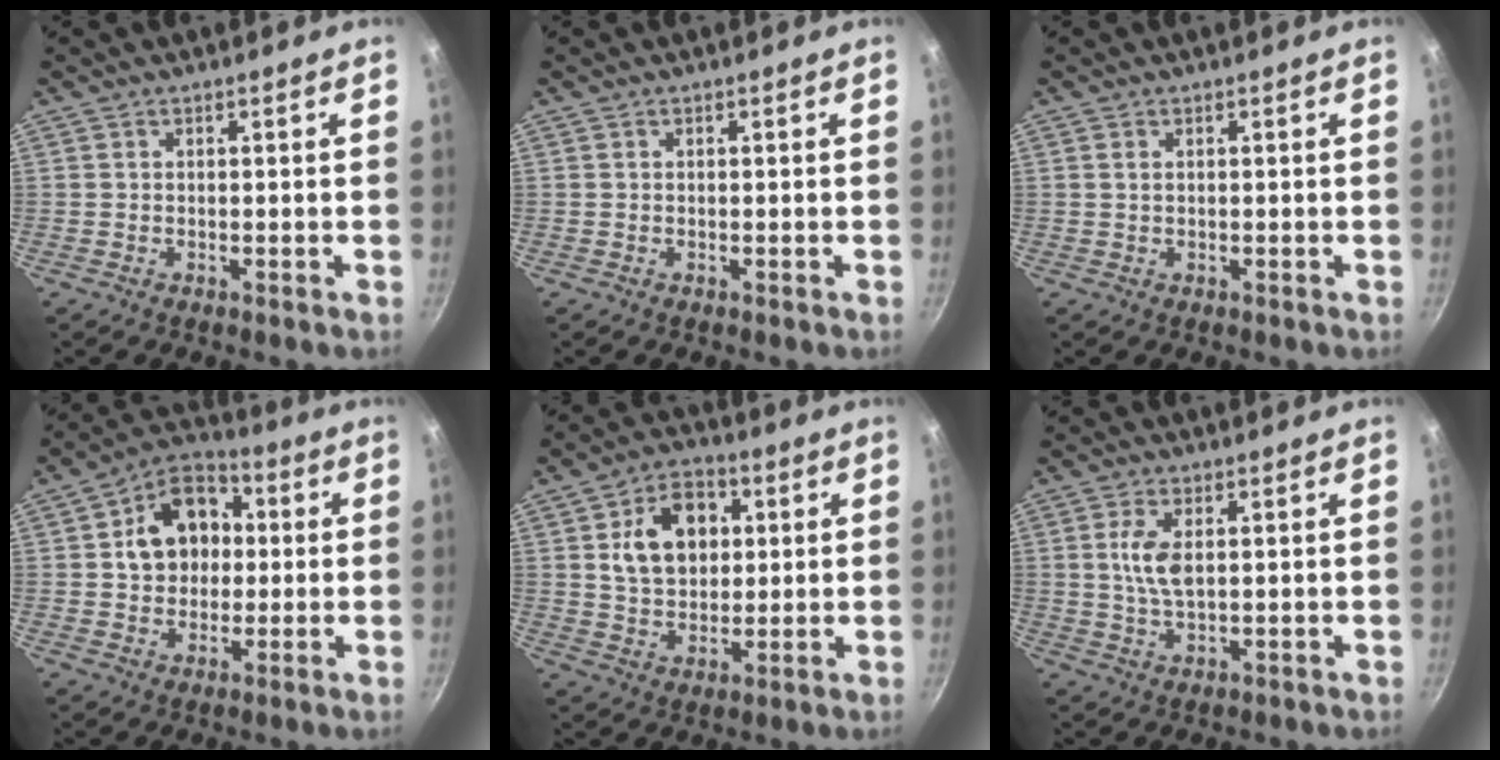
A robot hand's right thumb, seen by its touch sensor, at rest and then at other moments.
{"total": 0.0}
{"total": 0.8, "force": [0.3, 0.5, 0.6], "torque": [-0.011, 0.001, 0.004]}
{"total": 13.1, "force": [1.7, 10.4, 7.7], "torque": [-0.083, 0.020, 0.015]}
{"total": 12.7, "force": [2.9, 9.2, 8.3], "torque": [-0.102, 0.001, 0.045]}
{"total": 5.8, "force": [1.1, 2.7, 5.0], "torque": [-0.100, -0.004, 0.022]}